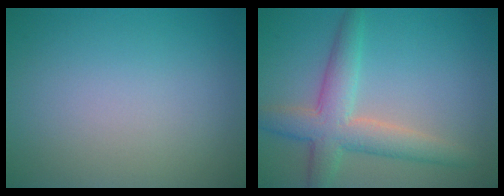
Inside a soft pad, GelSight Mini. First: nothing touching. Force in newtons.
{"total": 5.3, "press": 5.3, "slide": 0.2}